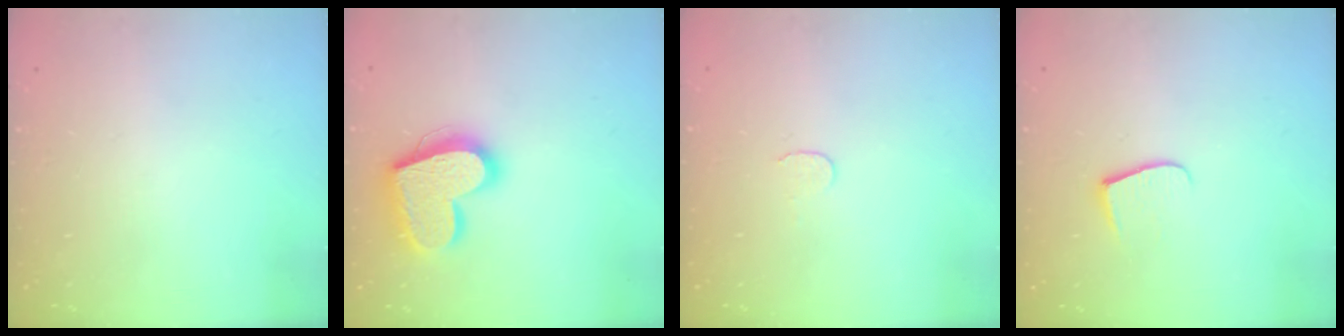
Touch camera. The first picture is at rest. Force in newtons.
{"total": 19.5, "press": 19.4, "slide": 1.6}
{"total": 3.8, "press": 3.8, "slide": 0.3}
{"total": 7.7, "press": 7.7, "slide": 0.6}